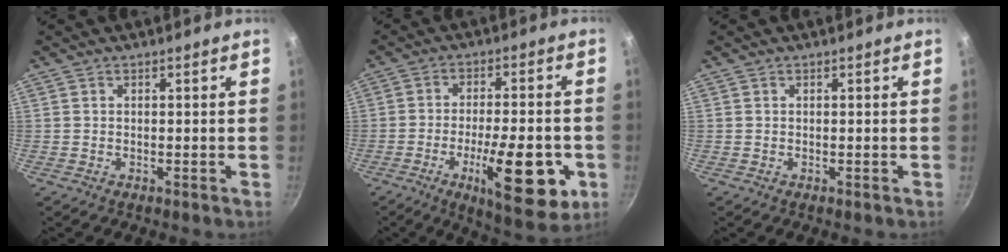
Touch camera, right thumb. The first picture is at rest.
{"total": 16.0, "force": [-5.3, 5.3, 14.1], "torque": [-0.192, 0.010, -0.074]}
{"total": 0.0}